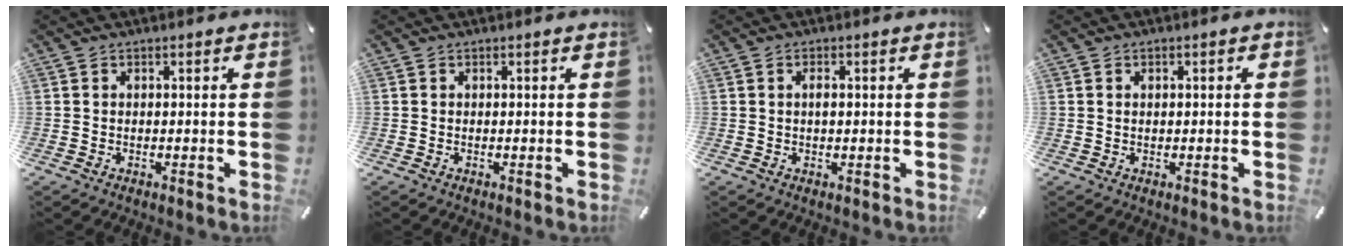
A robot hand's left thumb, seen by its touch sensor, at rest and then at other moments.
{"total": 0.0}
{"total": 1.5, "force": [0.2, 0.7, 1.3], "torque": [-0.027, 0.004, 0.002]}
{"total": 1.3, "force": [0.1, 0.9, 0.9], "torque": [-0.019, 0.005, 0.000]}